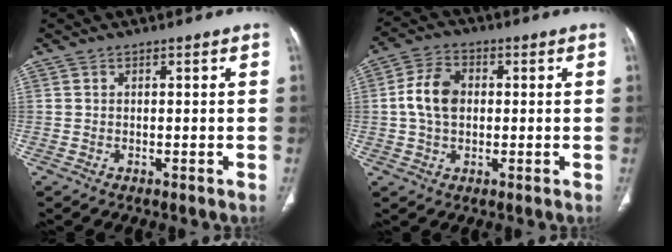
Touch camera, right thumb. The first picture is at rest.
{"total": 8.1, "force": [0.5, 5.6, 5.8], "torque": [-0.105, 0.014, 0.004]}